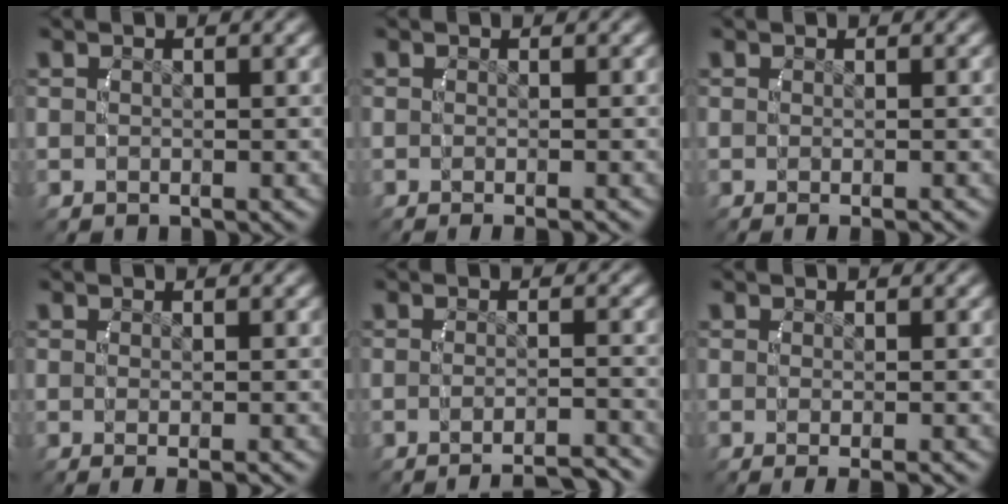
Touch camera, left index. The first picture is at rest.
{"total": 1.7, "force": [-1.4, 0.1, 1.1], "torque": [-0.011, -0.002, -0.018]}
{"total": 1.6, "force": [-1.1, 0.0, 1.1], "torque": [-0.012, -0.001, -0.013]}
{"total": 2.5, "force": [-1.6, 0.3, 1.9], "torque": [-0.022, -0.004, -0.018]}
{"total": 8.1, "force": [-7.5, 1.4, 2.5], "torque": [-0.025, -0.021, -0.106]}
{"total": 2.8, "force": [-1.9, 0.4, 2.0], "torque": [-0.024, -0.006, -0.022]}